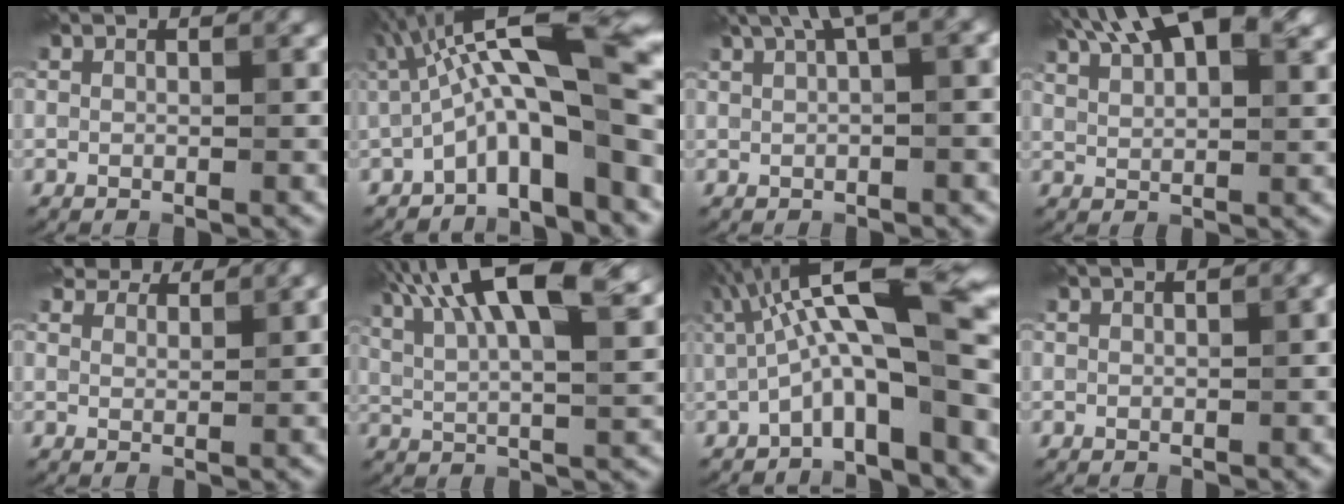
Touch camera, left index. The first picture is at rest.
{"total": 11.4, "force": [-0.7, 2.7, 11.0], "torque": [-0.167, 0.027, -0.021]}
{"total": 4.5, "force": [2.1, 0.9, 3.9], "torque": [-0.053, 0.019, 0.037]}
{"total": 12.5, "force": [7.7, 4.9, 8.5], "torque": [-0.133, 0.038, 0.097]}
{"total": 4.6, "force": [4.1, 1.6, 1.5], "torque": [-0.037, 0.001, 0.067]}
{"total": 13.0, "force": [6.5, 4.1, 10.4], "torque": [-0.157, 0.025, 0.091]}
{"total": 10.1, "force": [0.5, 2.5, 9.8], "torque": [-0.153, 0.023, -0.002]}
{"total": 1.3, "force": [0.7, 0.2, 1.0], "torque": [-0.011, 0.005, 0.008]}